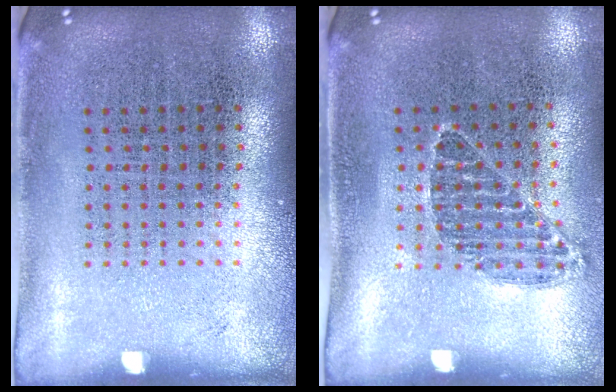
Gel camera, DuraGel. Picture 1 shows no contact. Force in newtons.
{"total": 0.9, "press": 0.7, "slide": 0.5}